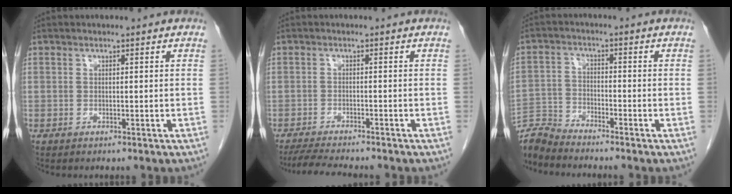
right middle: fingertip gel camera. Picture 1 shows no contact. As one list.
[{"total": 7.3, "force": [-6.5, 0.4, 3.2], "torque": [-0.052, -0.020, -0.106]}, {"total": 6.4, "force": [-6.4, -0.4, 0.2], "torque": [-0.006, -0.002, -0.125]}]